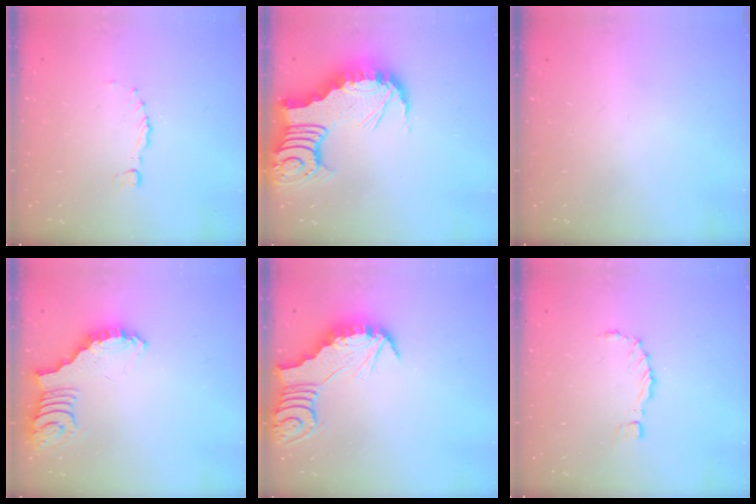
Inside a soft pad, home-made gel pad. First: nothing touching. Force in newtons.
{"total": 12.2, "press": 12.1, "slide": 1.3}
{"total": 0.0}
{"total": 2.5, "press": 2.4, "slide": 0.5}
{"total": 2.3, "press": 2.3, "slide": 0.3}
{"total": 1.2, "press": 1.2, "slide": 0.3}